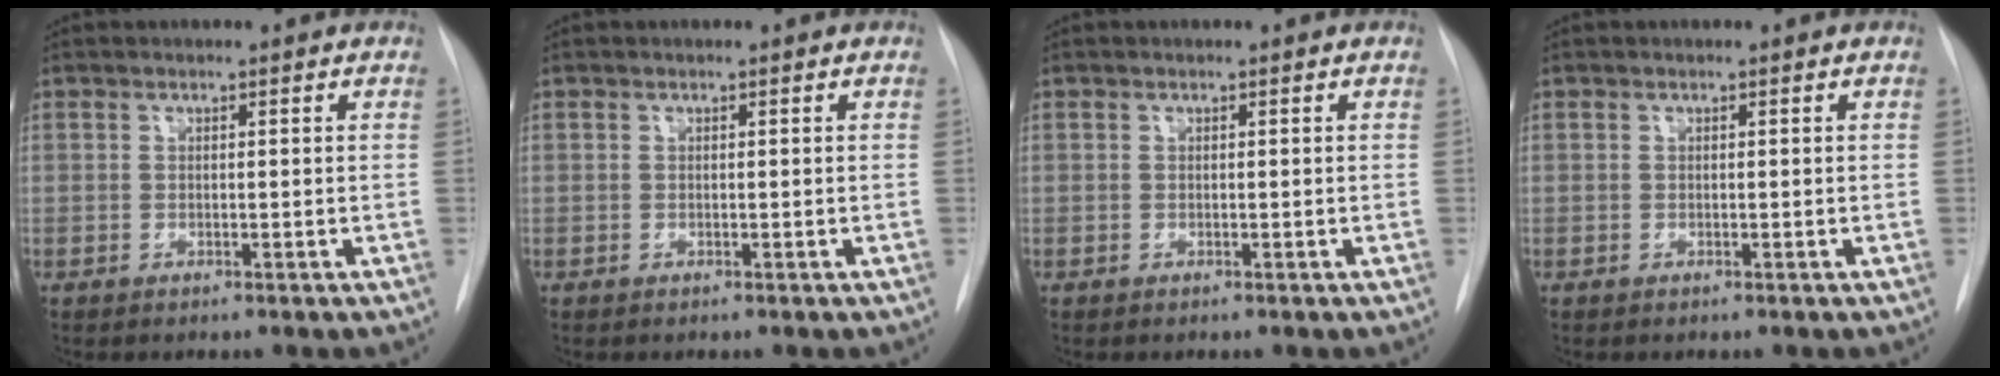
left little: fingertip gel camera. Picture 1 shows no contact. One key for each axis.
{"total": 0.0}
{"total": 0.0}
{"total": 0.0}